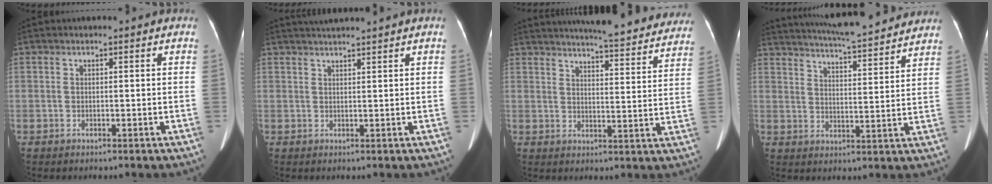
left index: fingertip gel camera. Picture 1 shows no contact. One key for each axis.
{"total": 3.8, "fx": 3.5, "fy": -0.8, "fz": 1.3, "tx": -0.016, "ty": 0.024, "tz": 0.059}
{"total": 25.2, "fx": 23.0, "fy": 3.5, "fz": 9.6, "tx": -0.139, "ty": -0.042, "tz": 0.274}
{"total": 18.9, "fx": 17.2, "fy": 1.9, "fz": 7.5, "tx": -0.123, "ty": 0.014, "tz": 0.236}